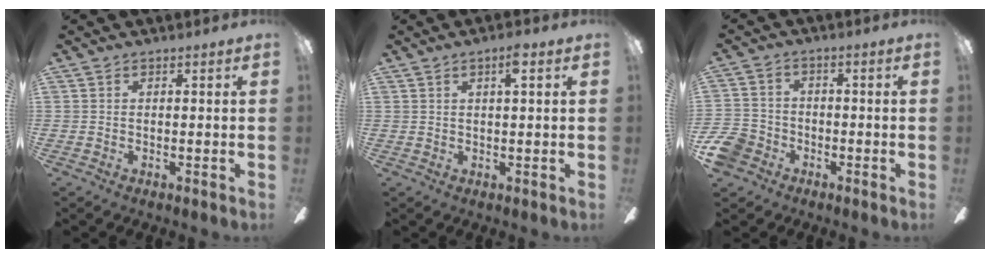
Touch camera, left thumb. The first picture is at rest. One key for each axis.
{"total": 3.4, "fx": 1.6, "fy": 0.8, "fz": 2.9, "tx": -0.045, "ty": 0.001, "tz": 0.022}
{"total": 7.8, "fx": -4.1, "fy": 5.9, "fz": 2.8, "tx": -0.079, "ty": 0.030, "tz": -0.080}